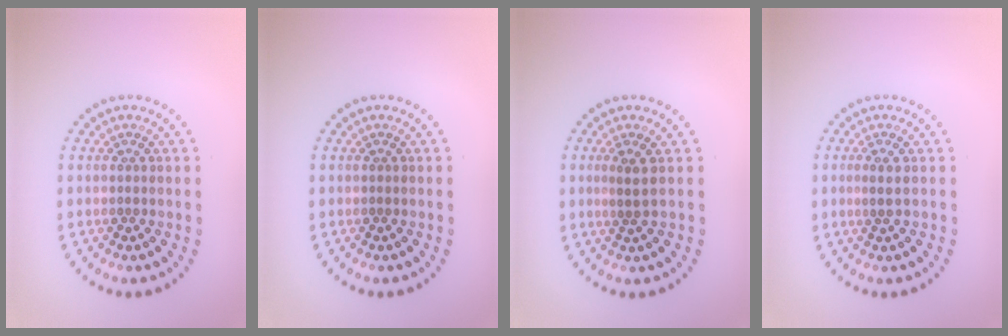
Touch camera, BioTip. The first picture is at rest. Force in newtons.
{"total": 0.0}
{"total": 1.6, "press": 1.2, "slide": 1.0}
{"total": 1.2, "press": 1.1, "slide": 0.5}